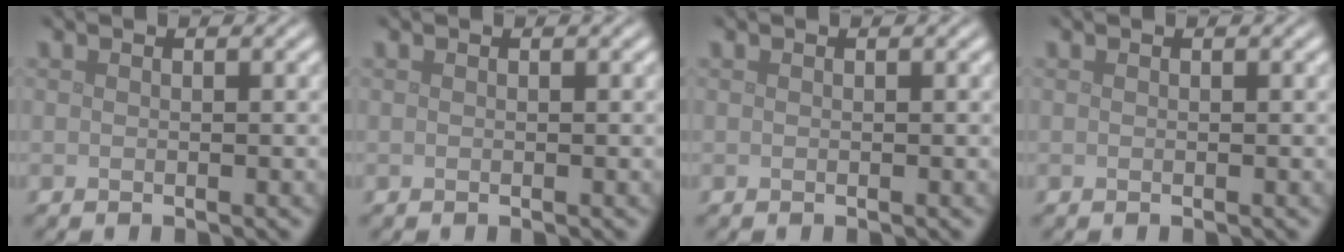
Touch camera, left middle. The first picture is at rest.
{"total": 0.0}
{"total": 0.0}
{"total": 0.0}